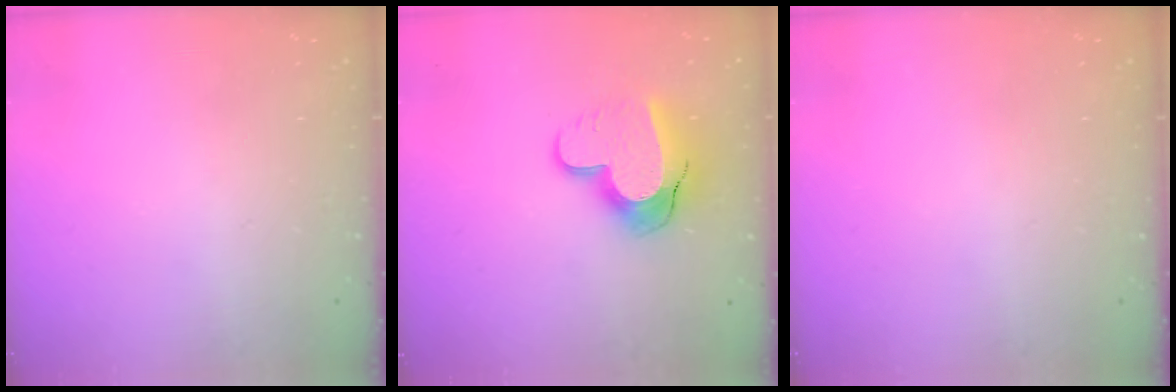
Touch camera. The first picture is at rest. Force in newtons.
{"total": 13.8, "press": 13.7, "slide": 1.1}
{"total": 0.0}